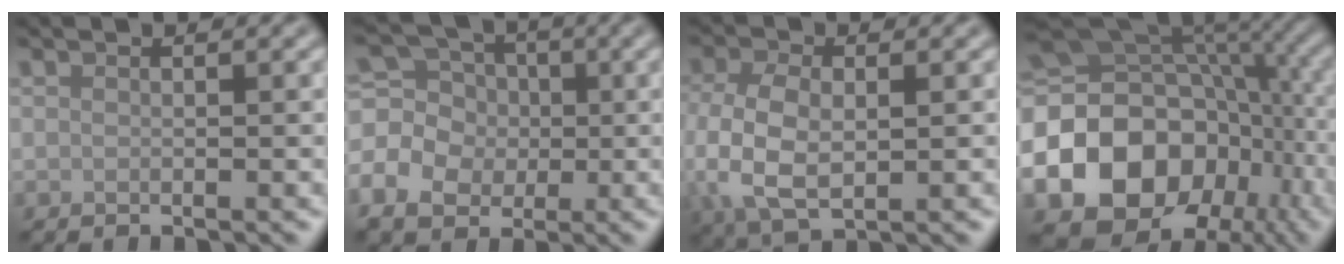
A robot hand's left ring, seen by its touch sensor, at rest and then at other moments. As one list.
[{"total": 6.5, "force": [-1.2, 5.6, 3.2], "torque": [-0.060, 0.003, -0.031]}, {"total": 6.5, "force": [-0.9, 4.0, 5.1], "torque": [-0.120, -0.011, -0.017]}, {"total": 20.6, "force": [-5.8, 16.3, 11.1], "torque": [-0.210, -0.024, -0.090]}]